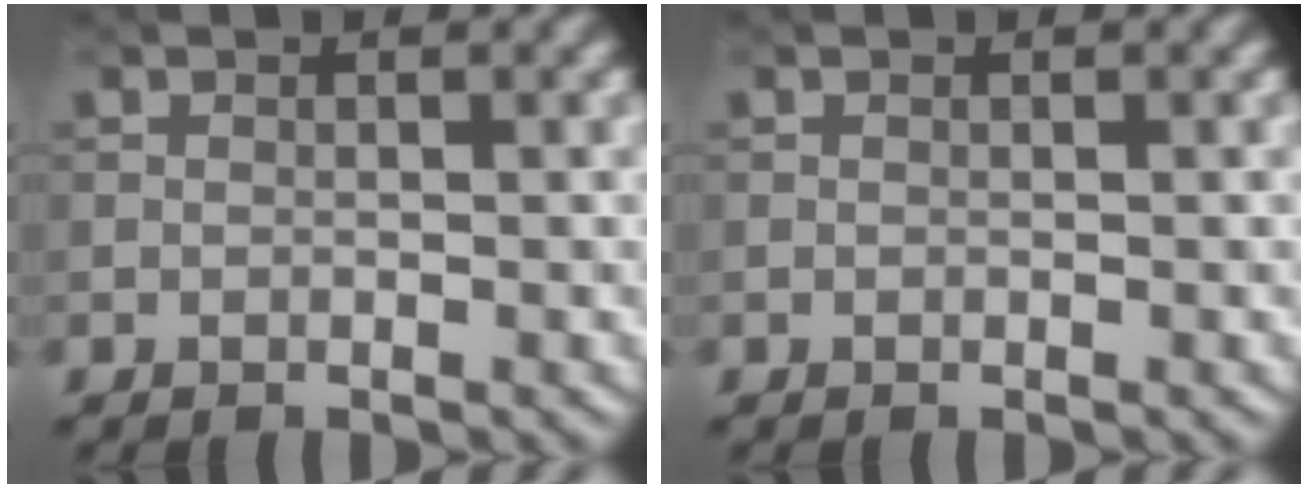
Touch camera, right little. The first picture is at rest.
{"total": 0.0}